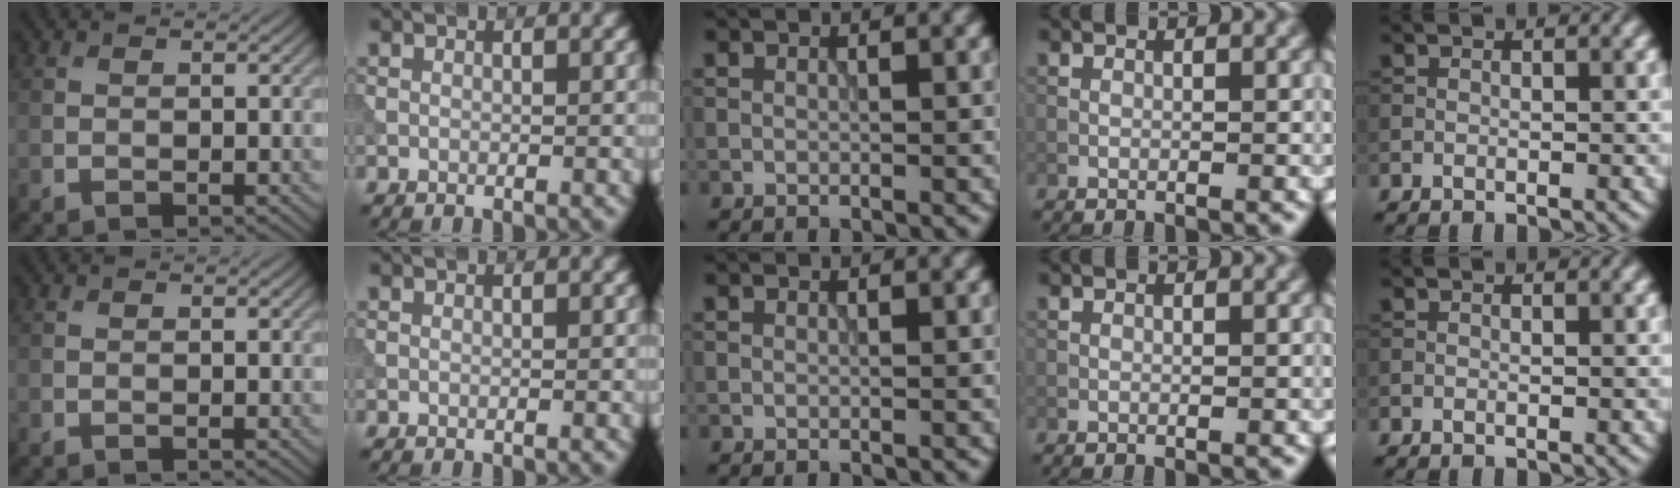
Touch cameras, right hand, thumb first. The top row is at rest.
{}